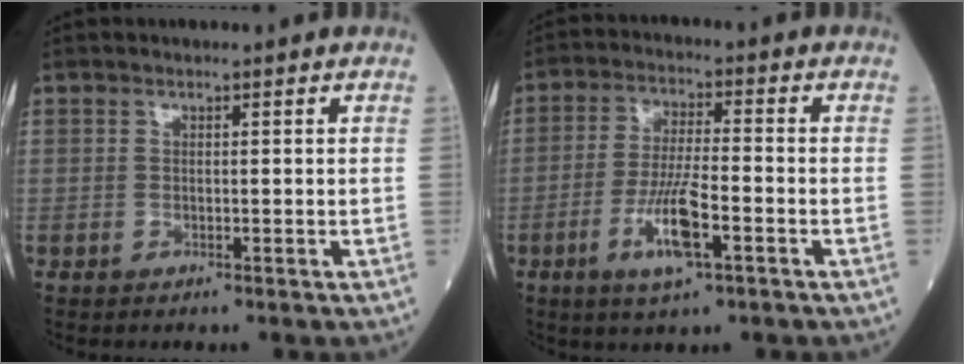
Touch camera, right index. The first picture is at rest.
{"total": 8.5, "force": [-3.4, 1.3, 7.7], "torque": [-0.151, -0.008, -0.061]}